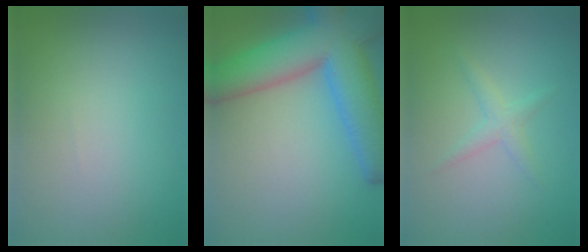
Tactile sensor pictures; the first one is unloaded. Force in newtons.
{"total": 11.3, "press": 11.3, "slide": 0.6}
{"total": 1.4, "press": 1.4, "slide": 0.1}